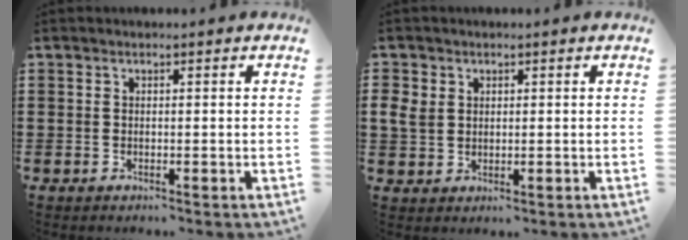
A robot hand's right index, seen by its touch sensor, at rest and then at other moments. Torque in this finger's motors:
{"motor_torque": [-0.08, 0.09, 0.06, 0.03]}